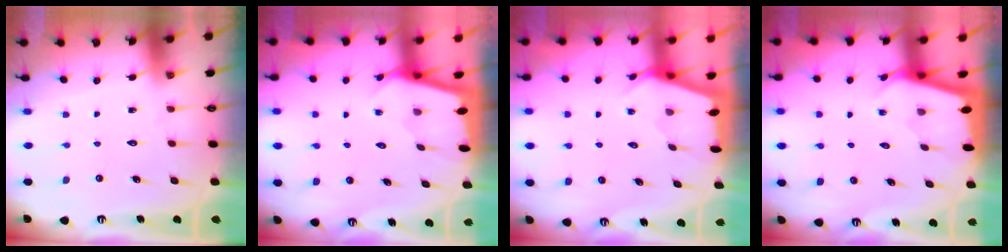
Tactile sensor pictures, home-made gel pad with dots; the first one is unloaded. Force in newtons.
{"total": 1.6, "press": 1.6, "slide": 0.2}
{"total": 2.3, "press": 2.3, "slide": 0.3}
{"total": 2.3, "press": 2.3, "slide": 0.2}